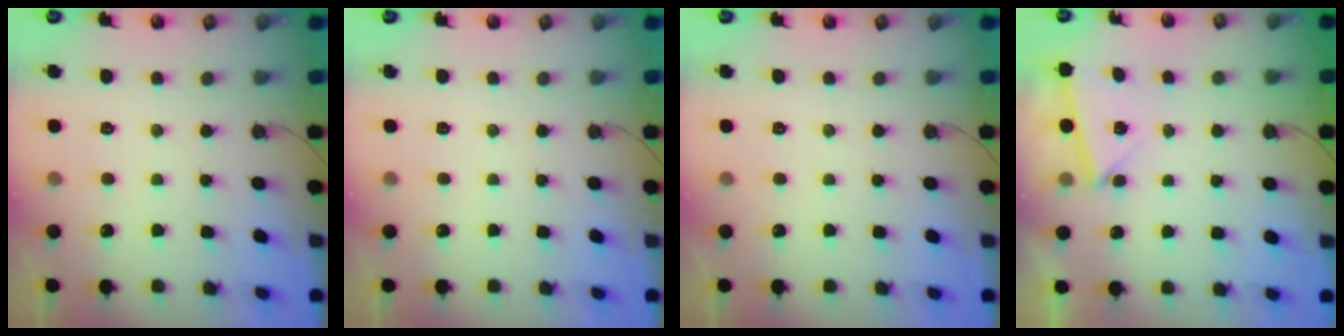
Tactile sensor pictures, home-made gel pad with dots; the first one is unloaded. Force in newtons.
{"total": 0.0}
{"total": 0.0}
{"total": 2.7, "press": 2.0, "slide": 1.7}